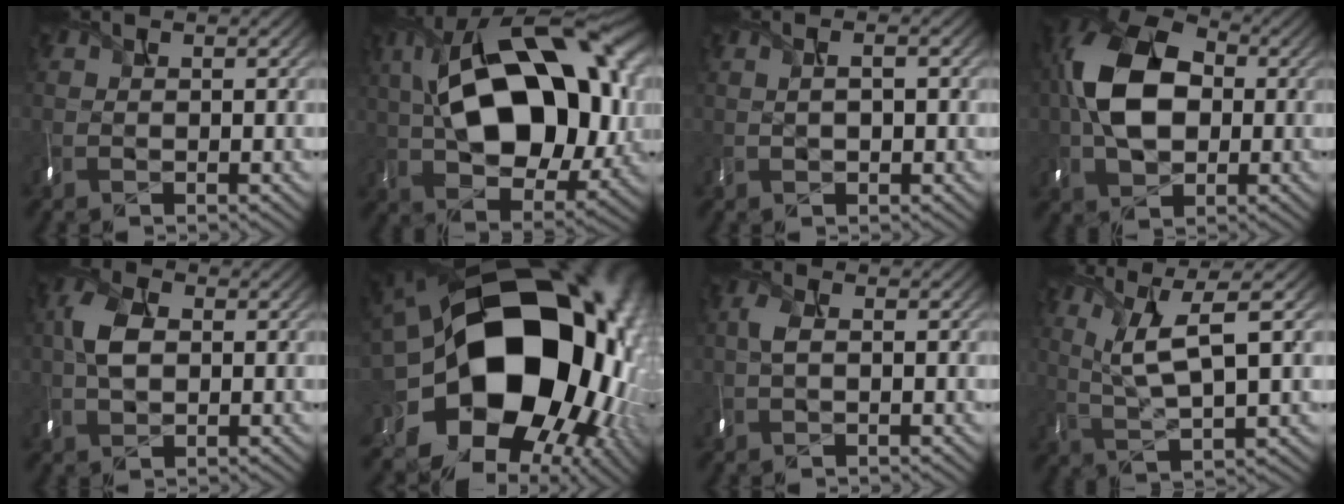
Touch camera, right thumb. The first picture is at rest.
{"total": 19.4, "force": [3.3, 11.2, 15.5], "torque": [-0.259, 0.021, 0.041]}
{"total": 1.7, "force": [0.2, 0.8, 1.5], "torque": [-0.020, -0.002, 0.003]}
{"total": 11.1, "force": [0.0, 7.6, 8.1], "torque": [-0.173, 0.012, -0.017]}
{"total": 3.7, "force": [0.2, 2.6, 2.7], "torque": [-0.064, 0.003, -0.002]}
{"total": 21.5, "force": [-1.8, 15.6, 14.6], "torque": [-0.270, -0.048, -0.020]}
{"total": 1.0, "force": [-0.2, 0.4, 0.9], "torque": [-0.027, 0.003, -0.008]}
{"total": 7.8, "force": [3.5, 1.4, 6.9], "torque": [-0.139, 0.010, 0.069]}